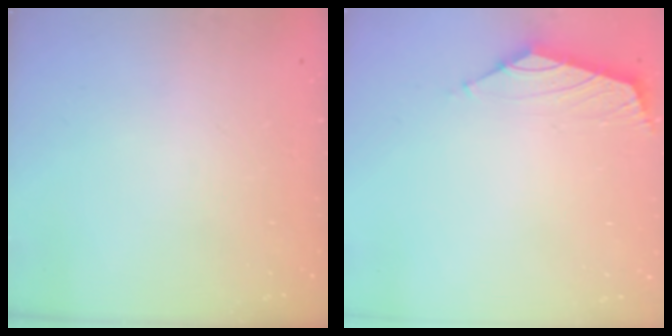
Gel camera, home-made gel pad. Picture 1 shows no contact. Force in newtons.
{"total": 1.8, "press": 1.6, "slide": 0.7}